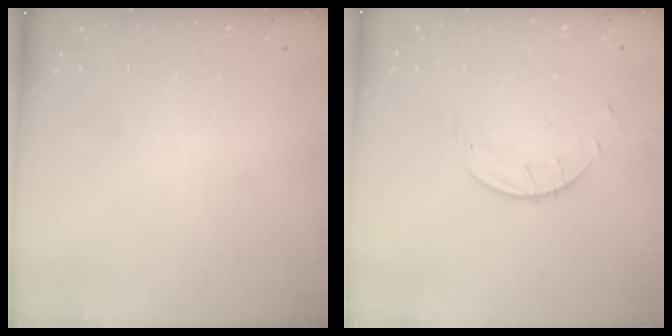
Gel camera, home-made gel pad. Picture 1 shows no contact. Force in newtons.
{"total": 2.7, "press": 2.7, "slide": 0.3}